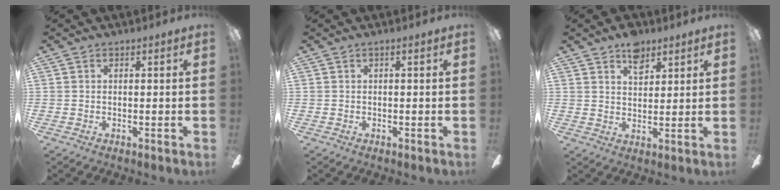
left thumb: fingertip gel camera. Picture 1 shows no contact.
{"total": 0.0}
{"total": 7.1, "force": [4.7, 4.0, 3.5], "torque": [-0.040, -0.018, 0.082]}